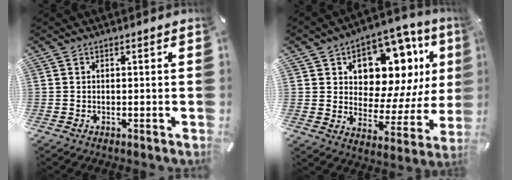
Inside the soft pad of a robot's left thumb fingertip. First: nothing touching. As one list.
[{"total": 14.1, "force": [8.4, 8.6, 7.5], "torque": [-0.105, -0.074, 0.146]}]